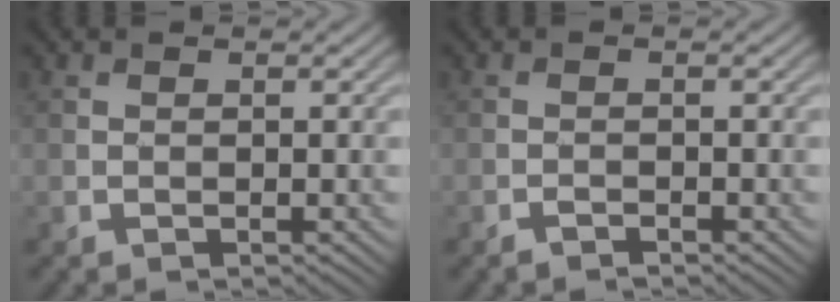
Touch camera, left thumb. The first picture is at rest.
{"total": 1.1, "force": [-0.9, 0.2, 0.5], "torque": [-0.012, 0.000, -0.019]}